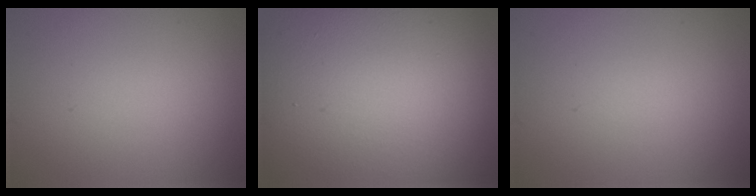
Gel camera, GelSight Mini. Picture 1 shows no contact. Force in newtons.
{"total": 19.7, "press": 19.7, "slide": 0.7}
{"total": 0.0}